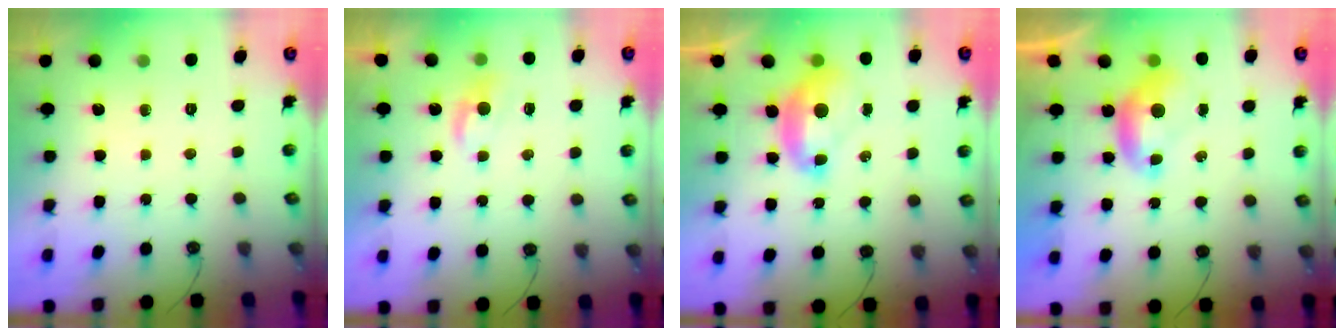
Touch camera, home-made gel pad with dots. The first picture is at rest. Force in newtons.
{"total": 0.6, "press": 0.4, "slide": 0.4}
{"total": 2.2, "press": 2.1, "slide": 0.6}
{"total": 0.0}